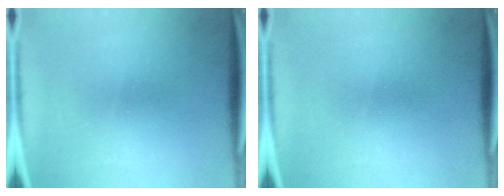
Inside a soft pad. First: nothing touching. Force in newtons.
{"total": 0.0}